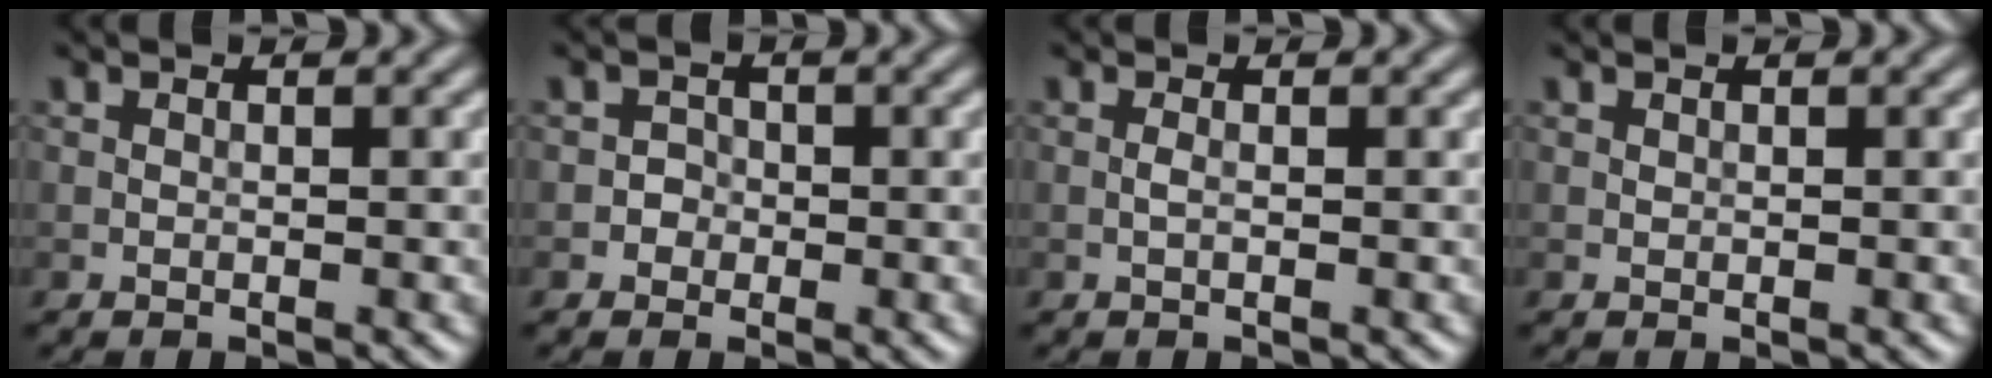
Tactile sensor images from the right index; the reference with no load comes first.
{"total": 1.1, "force": [-0.4, 1.1, 0.1], "torque": [0.014, 0.001, -0.011]}
{"total": 0.7, "force": [-0.1, 0.1, 0.6], "torque": [-0.014, -0.001, -0.004]}
{"total": 0.0}